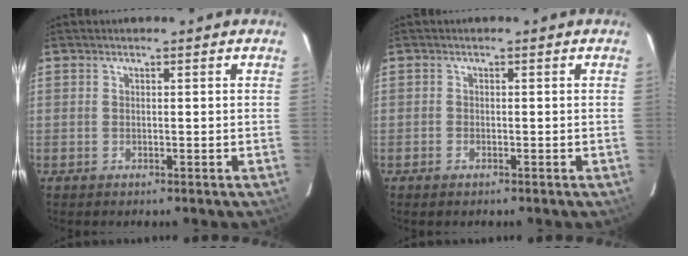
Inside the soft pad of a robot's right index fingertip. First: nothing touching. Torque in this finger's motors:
{"motor_torque": [0.16, -0.15, -0.05, 0.01]}